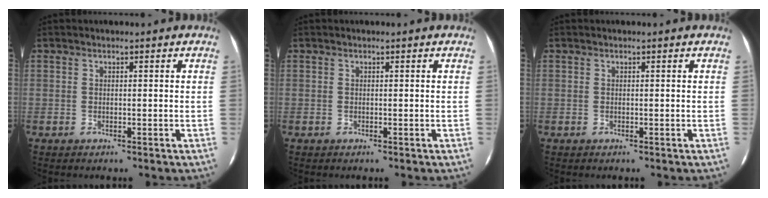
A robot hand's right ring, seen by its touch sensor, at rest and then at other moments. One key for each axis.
{"total": 0.0}
{"total": 0.0}